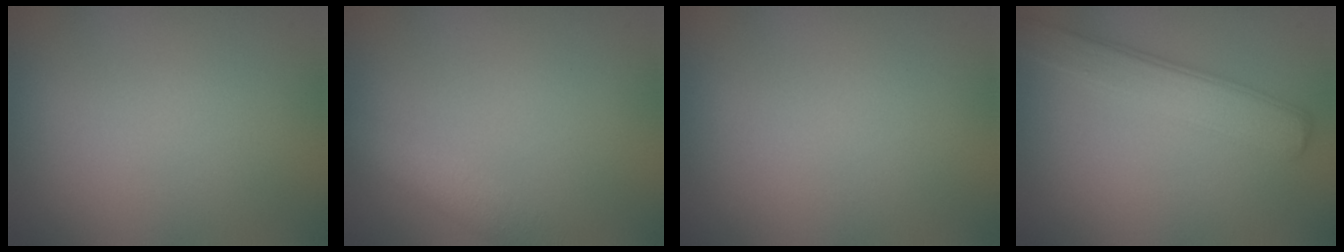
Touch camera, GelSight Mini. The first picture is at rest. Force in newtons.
{"total": 2.9, "press": 2.9, "slide": 0.1}
{"total": 0.0}
{"total": 3.9, "press": 3.9, "slide": 0.2}